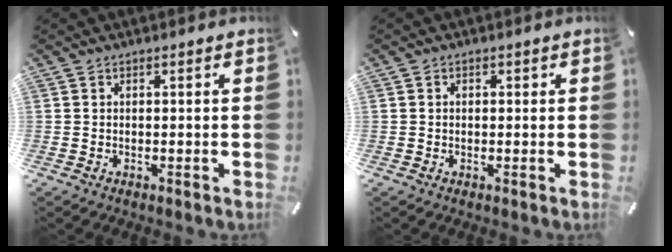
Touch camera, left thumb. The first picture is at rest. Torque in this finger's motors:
{"motor_torque": [-0.05, -0.66, 0.16, 0.23, -0.05]}